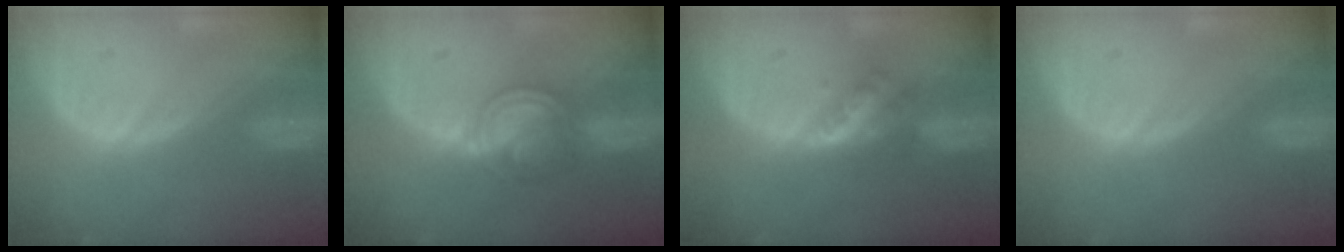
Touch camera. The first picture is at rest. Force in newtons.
{"total": 6.1, "press": 6.0, "slide": 0.9}
{"total": 4.8, "press": 4.4, "slide": 1.9}
{"total": 0.0}